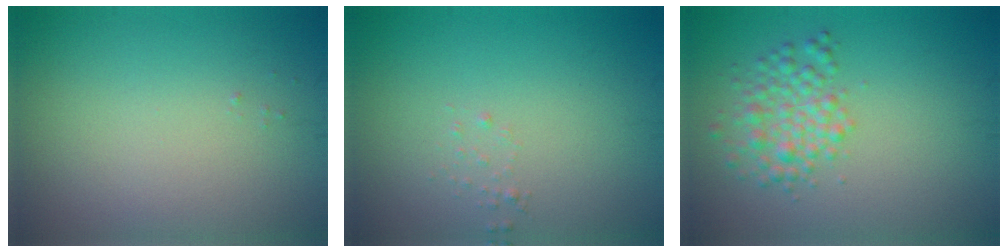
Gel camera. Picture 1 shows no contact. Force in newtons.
{"total": 0.6, "press": 0.6, "slide": 0.1}
{"total": 3.2, "press": 3.2, "slide": 0.0}